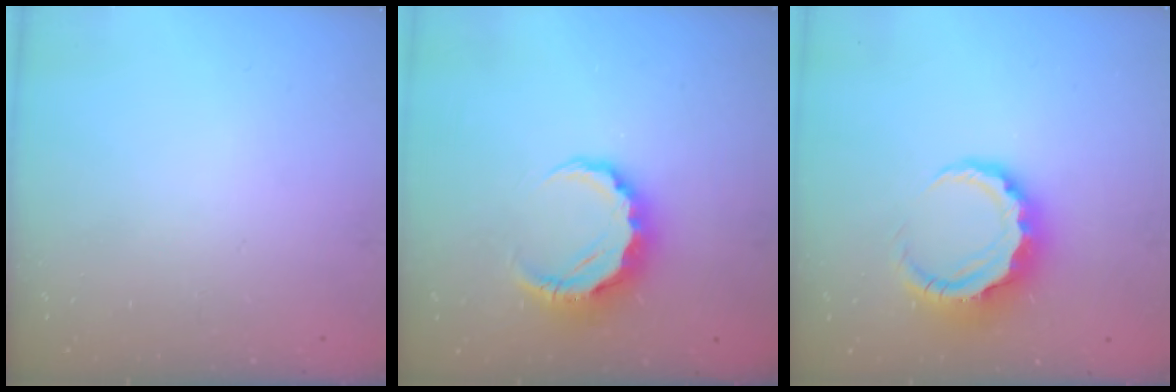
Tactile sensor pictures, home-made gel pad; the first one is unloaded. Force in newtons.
{"total": 8.1, "press": 7.9, "slide": 1.4}
{"total": 8.4, "press": 8.3, "slide": 1.6}